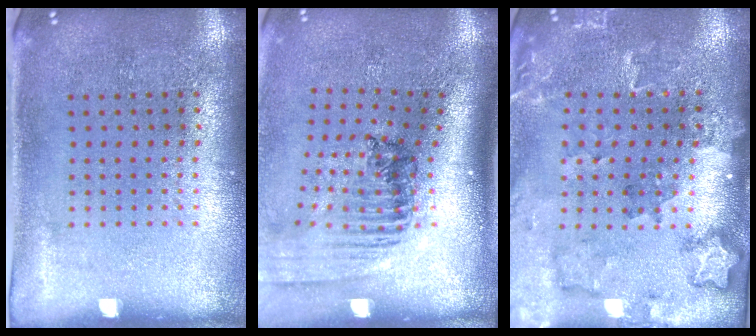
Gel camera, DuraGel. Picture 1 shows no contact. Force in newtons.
{"total": 1.7, "press": 1.4, "slide": 1.0}
{"total": 1.8, "press": 1.8, "slide": 0.0}